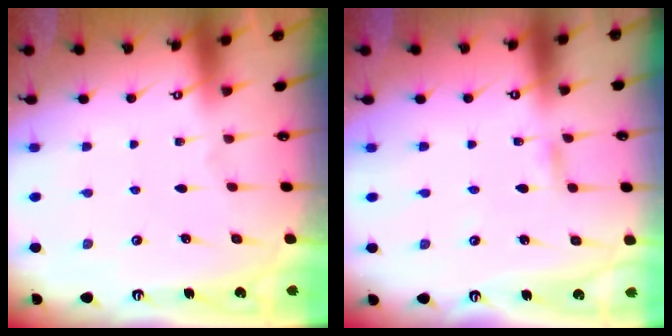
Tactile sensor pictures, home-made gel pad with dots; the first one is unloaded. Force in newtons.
{"total": 2.3, "press": 2.3, "slide": 0.2}